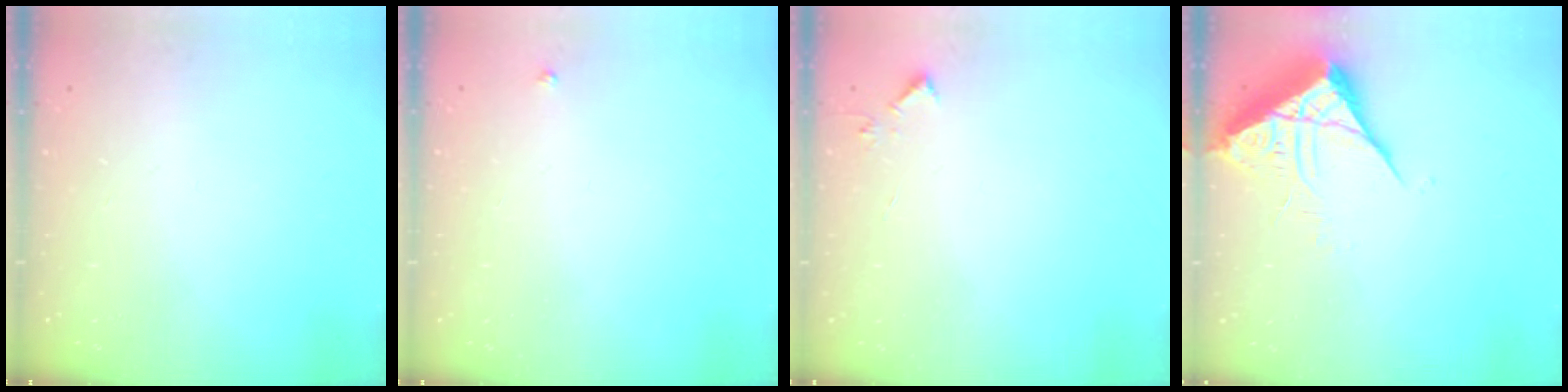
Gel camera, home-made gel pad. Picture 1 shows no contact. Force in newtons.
{"total": 2.7, "press": 2.7, "slide": 0.3}
{"total": 3.8, "press": 3.8, "slide": 0.5}
{"total": 7.0, "press": 7.0, "slide": 0.6}